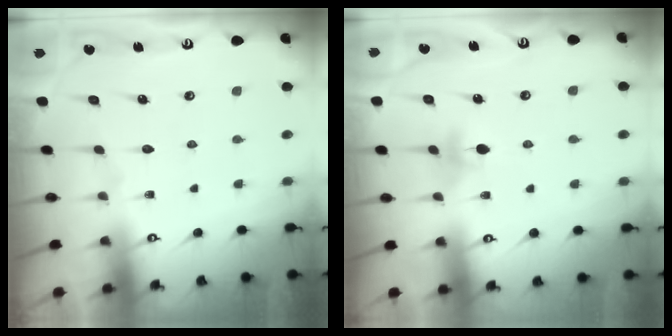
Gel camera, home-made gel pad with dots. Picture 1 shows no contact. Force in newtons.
{"total": 3.9, "press": 3.9, "slide": 0.7}